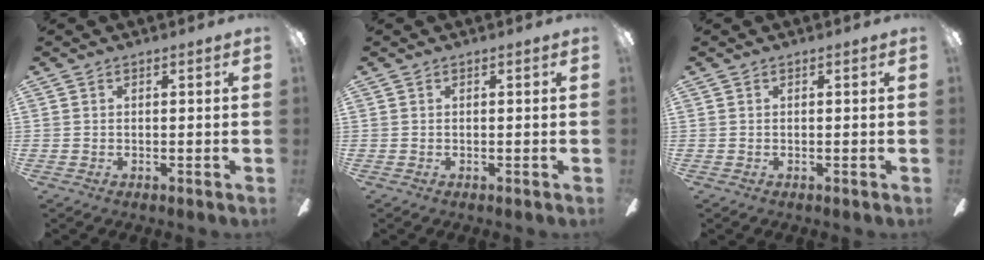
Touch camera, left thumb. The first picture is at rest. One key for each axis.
{"total": 0.0}
{"total": 0.0}